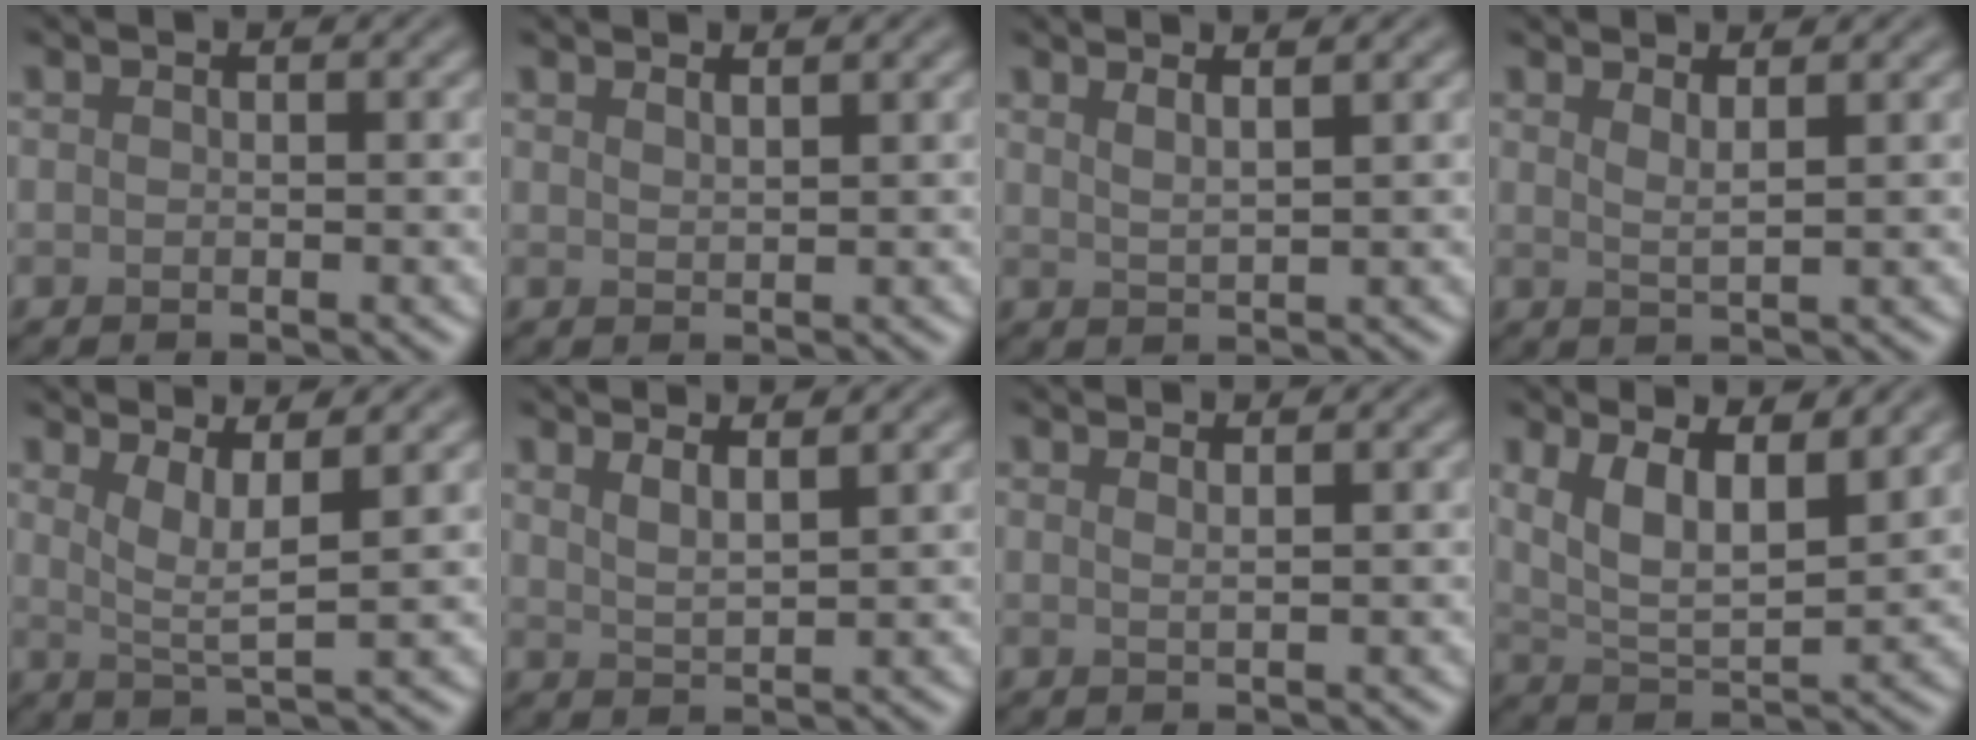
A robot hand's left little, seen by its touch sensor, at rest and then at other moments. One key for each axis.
{"total": 1.3, "fx": 1.2, "fy": 0.3, "fz": 0.5, "tx": -0.001, "ty": 0.001, "tz": 0.016}
{"total": 2.4, "fx": 1.8, "fy": 0.7, "fz": 1.5, "tx": -0.012, "ty": 0.011, "tz": 0.015}
{"total": 1.8, "fx": 1.3, "fy": 0.5, "fz": 1.2, "tx": -0.013, "ty": -0.001, "tz": 0.018}
{"total": 3.5, "fx": 1.6, "fy": 0.7, "fz": 3.1, "tx": -0.056, "ty": -0.008, "tz": 0.033}
{"total": 2.9, "fx": 2.3, "fy": 0.8, "fz": 1.6, "tx": -0.019, "ty": 0.009, "tz": 0.032}
{"total": 1.1, "fx": 0.7, "fy": 0.4, "fz": 0.7, "tx": -0.002, "ty": -0.002, "tz": 0.006}
{"total": 6.4, "fx": 3.1, "fy": 2.6, "fz": 5.0, "tx": -0.094, "ty": -0.002, "tz": 0.051}